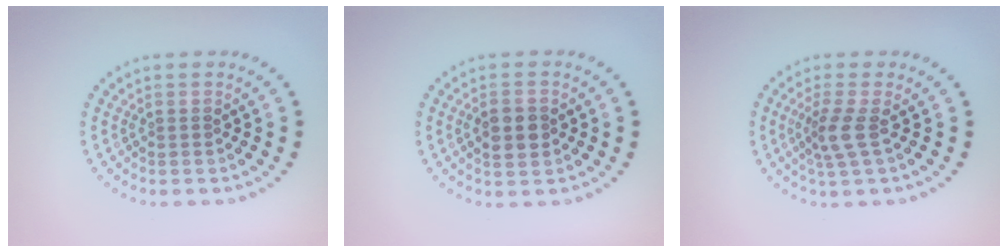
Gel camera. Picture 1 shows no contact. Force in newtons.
{"total": 2.8, "press": 2.8, "slide": 0.1}
{"total": 2.4, "press": 1.8, "slide": 1.6}